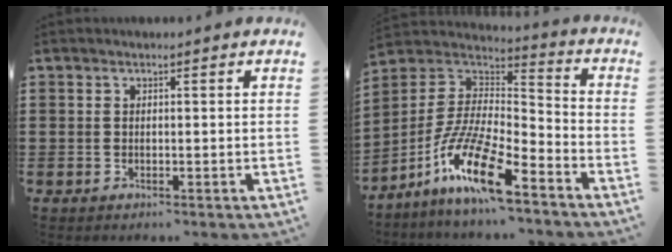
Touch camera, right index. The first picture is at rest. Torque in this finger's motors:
{"motor_torque": [0.43, 0.40, 0.50, 0.14]}